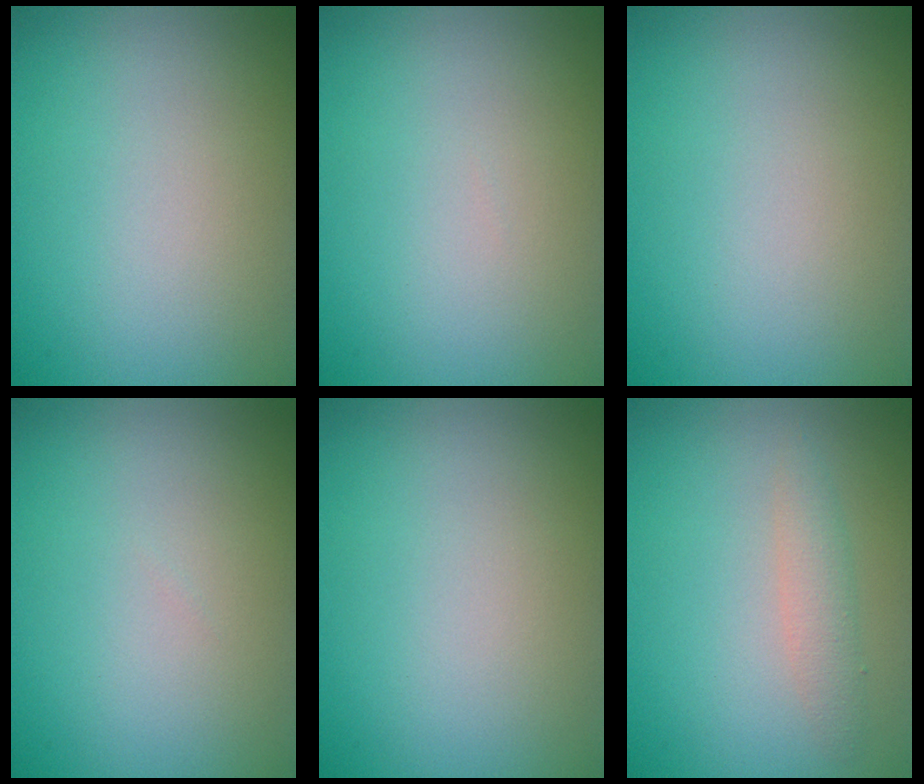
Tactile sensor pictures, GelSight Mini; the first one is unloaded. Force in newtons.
{"total": 0.0}
{"total": 0.0}
{"total": 0.0}
{"total": 0.0}
{"total": 1.9, "press": 1.9, "slide": 0.1}